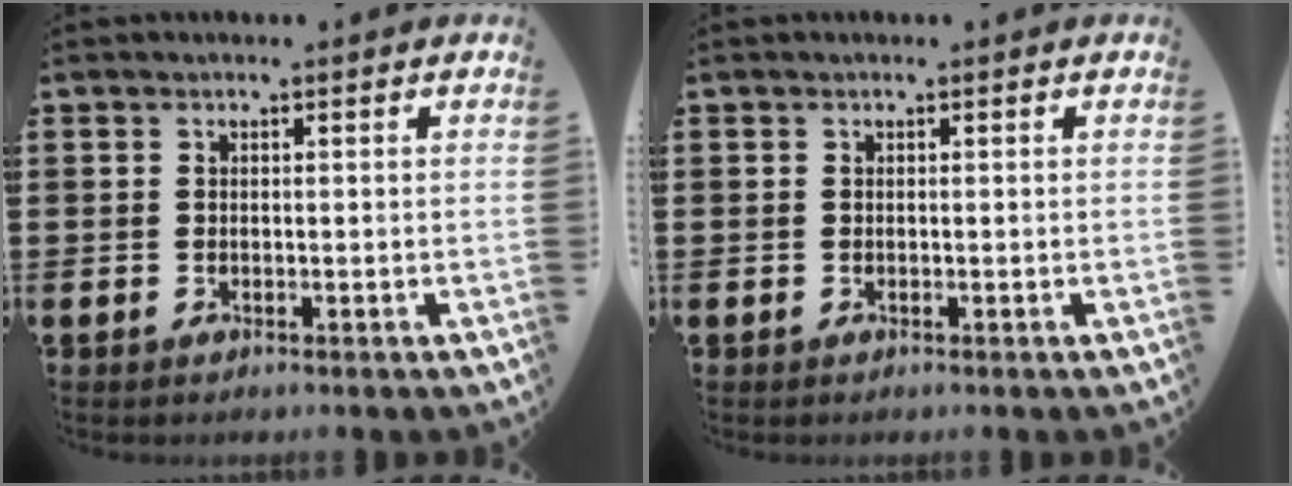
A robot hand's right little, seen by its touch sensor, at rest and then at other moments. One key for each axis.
{"total": 0.0}